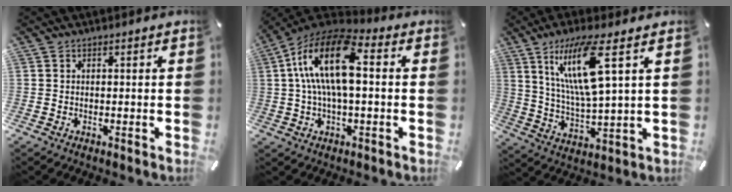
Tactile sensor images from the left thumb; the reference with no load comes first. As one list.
[{"total": 16.4, "force": [2.8, 7.5, 14.3], "torque": [-0.293, 0.004, 0.048]}, {"total": 15.4, "force": [6.8, 2.8, 13.6], "torque": [-0.288, -0.013, 0.103]}]